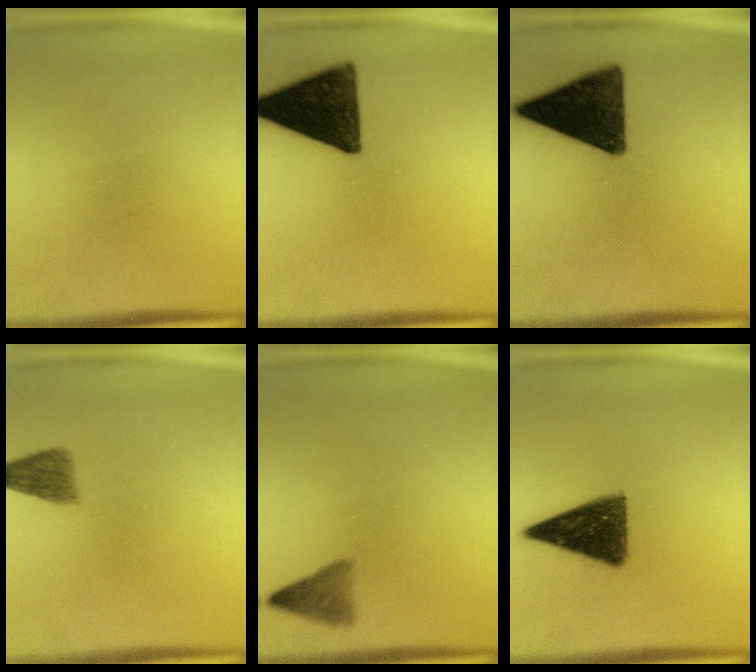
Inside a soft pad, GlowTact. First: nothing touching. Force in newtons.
{"total": 14.7}
{"total": 15.1}
{"total": 3.7}
{"total": 2.8}
{"total": 12.0}